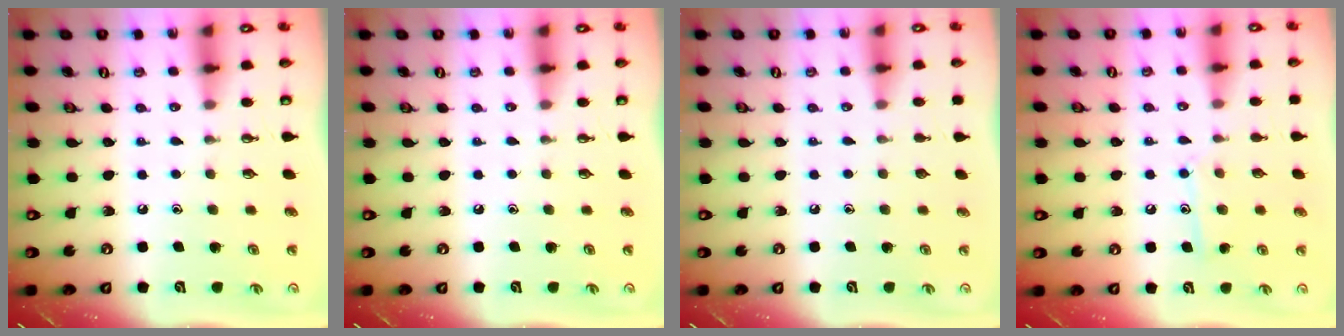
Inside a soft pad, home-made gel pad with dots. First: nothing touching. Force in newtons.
{"total": 0.0}
{"total": 0.0}
{"total": 9.0, "press": 9.0, "slide": 0.7}